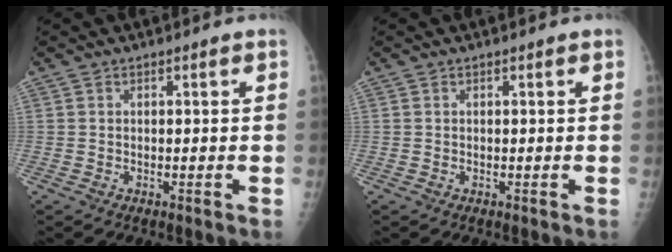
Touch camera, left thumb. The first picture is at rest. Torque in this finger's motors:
{"motor_torque": [-0.38, 0.09, 0.03, 0.01, 0.00]}